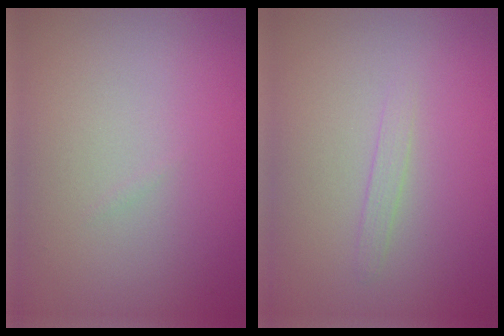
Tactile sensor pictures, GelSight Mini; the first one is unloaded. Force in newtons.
{"total": 0.8, "press": 0.8, "slide": 0.0}